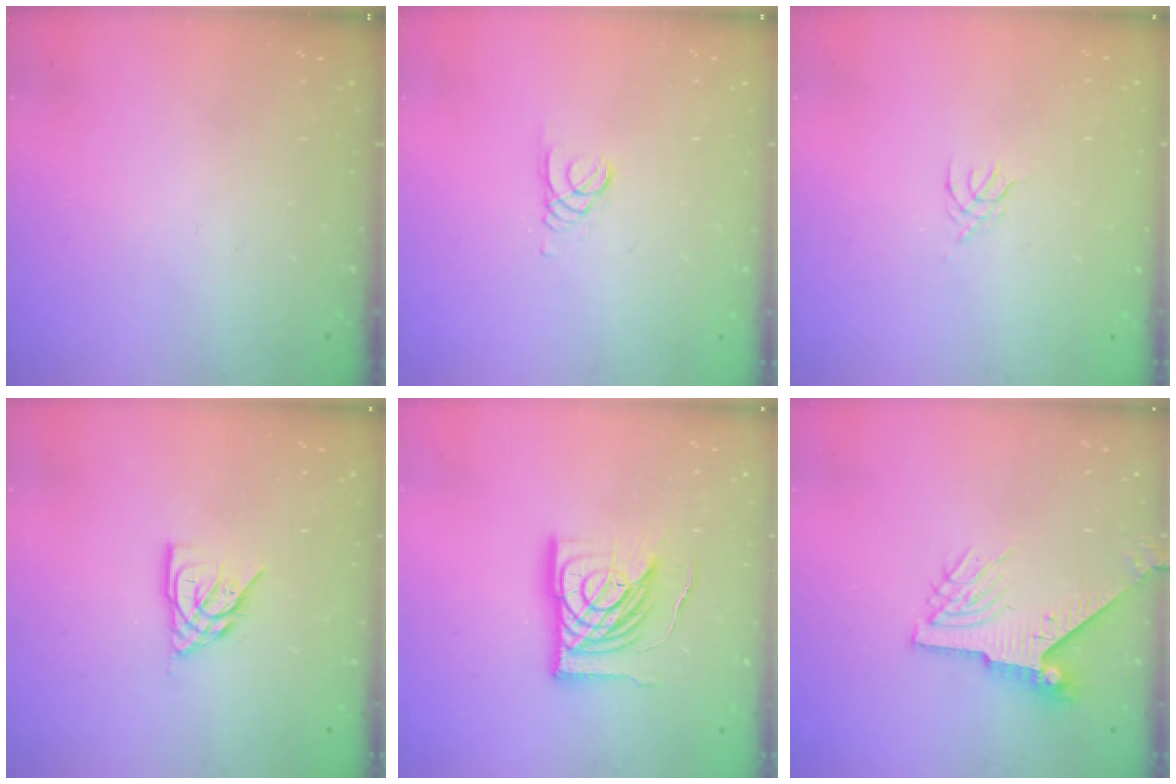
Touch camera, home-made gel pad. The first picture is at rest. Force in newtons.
{"total": 1.5, "press": 1.5, "slide": 0.1}
{"total": 1.2, "press": 1.2, "slide": 0.3}
{"total": 8.2, "press": 8.1, "slide": 0.6}
{"total": 17.5, "press": 17.4, "slide": 2.2}
{"total": 7.9, "press": 7.9, "slide": 0.8}